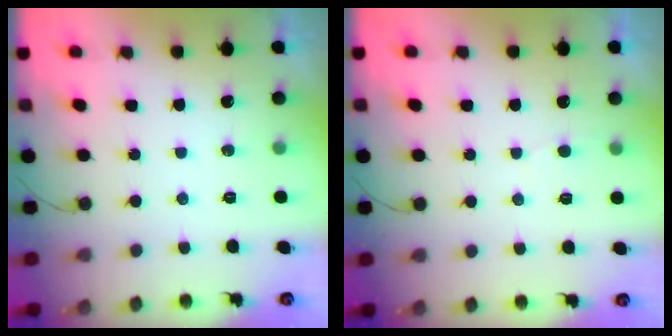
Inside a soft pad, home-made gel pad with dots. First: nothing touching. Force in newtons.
{"total": 2.0, "press": 2.0, "slide": 0.1}